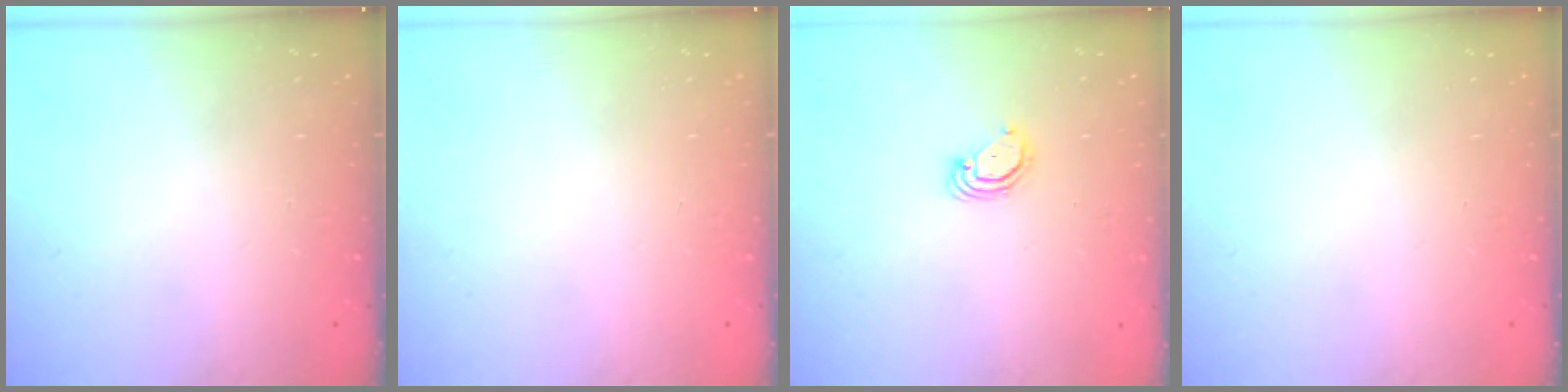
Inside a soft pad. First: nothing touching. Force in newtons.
{"total": 0.0}
{"total": 2.8, "press": 2.8, "slide": 0.3}
{"total": 0.0}